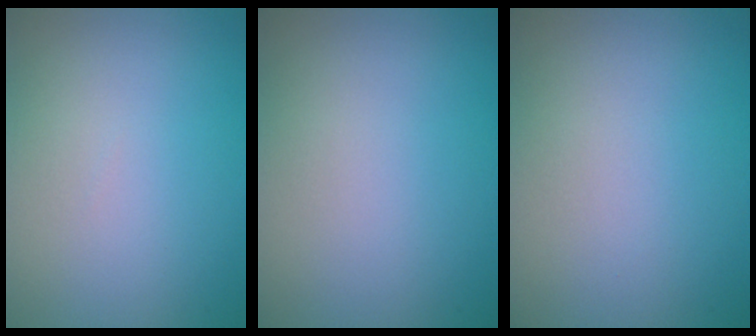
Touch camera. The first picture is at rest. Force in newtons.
{"total": 0.0}
{"total": 0.0}